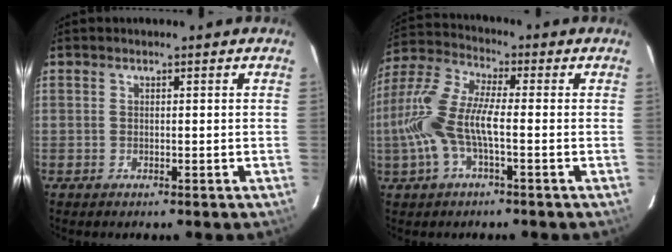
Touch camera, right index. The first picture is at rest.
{"total": 12.0, "force": [-2.4, 3.4, 11.3], "torque": [-0.247, 0.004, -0.049]}